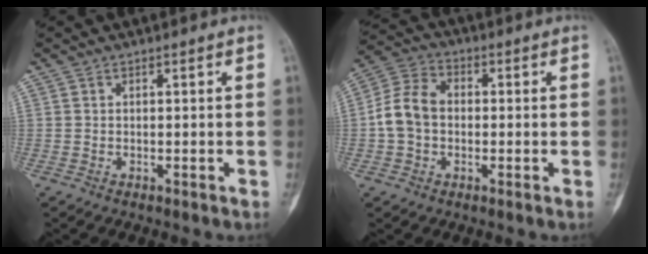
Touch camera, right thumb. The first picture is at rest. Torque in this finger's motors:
{"motor_torque": [-0.01, -0.03, 0.71, -0.17, 0.07]}